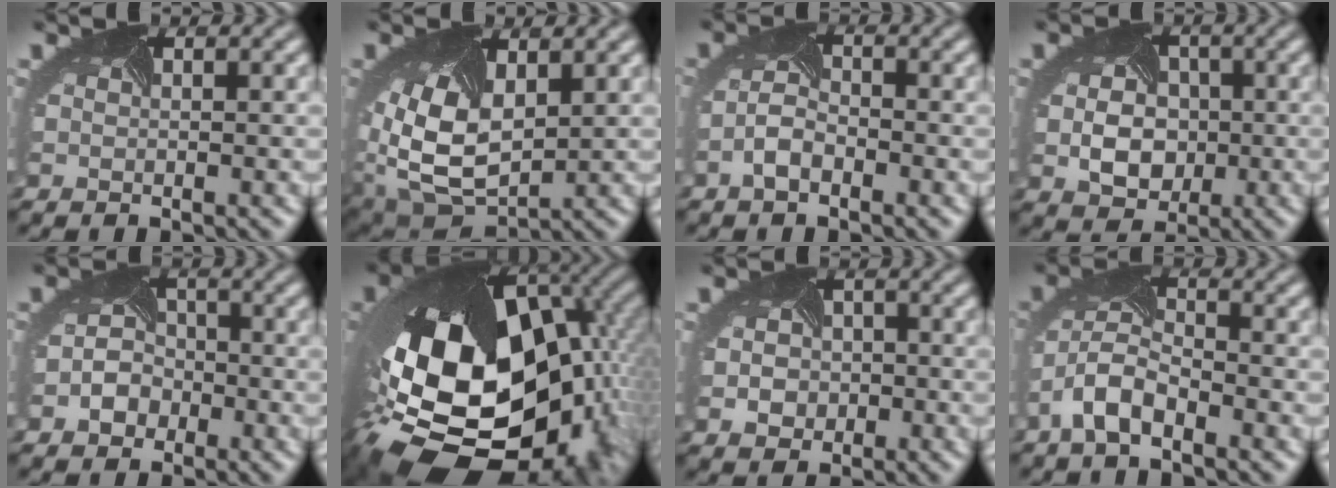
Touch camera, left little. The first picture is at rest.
{"total": 10.0, "force": [1.2, 6.5, 7.6], "torque": [-0.169, -0.025, 0.040]}
{"total": 2.4, "force": [-1.5, 1.0, 1.6], "torque": [-0.039, 0.000, -0.032]}
{"total": 4.7, "force": [-0.5, 3.8, 2.7], "torque": [-0.053, -0.004, -0.004]}
{"total": 2.6, "force": [-1.3, 2.1, 0.9], "torque": [-0.014, 0.000, -0.026]}
{"total": 19.9, "force": [-4.3, 13.0, 14.5], "torque": [-0.292, -0.062, -0.045]}
{"total": 2.9, "force": [-0.5, 2.5, 1.5], "torque": [-0.020, -0.002, -0.009]}
{"total": 4.6, "force": [-2.9, 1.8, 3.0], "torque": [-0.068, 0.004, -0.065]}